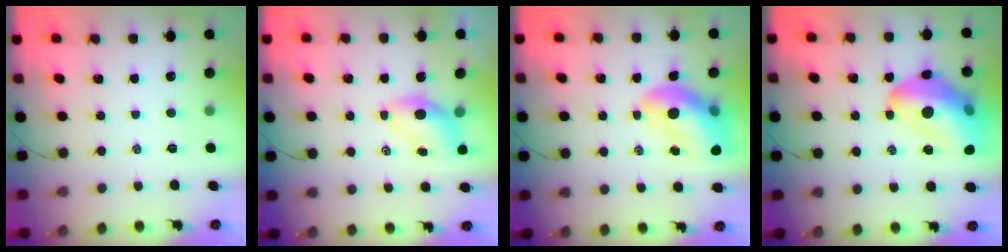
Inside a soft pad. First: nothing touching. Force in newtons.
{"total": 4.9, "press": 4.8, "slide": 0.7}
{"total": 13.6, "press": 13.1, "slide": 3.7}
{"total": 20.8, "press": 20.2, "slide": 5.0}